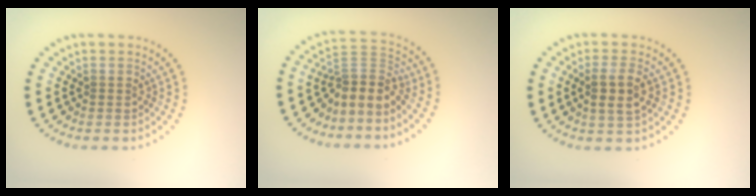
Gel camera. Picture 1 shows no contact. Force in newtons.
{"total": 3.5, "press": 2.7, "slide": 2.3}
{"total": 2.8, "press": 2.7, "slide": 0.8}